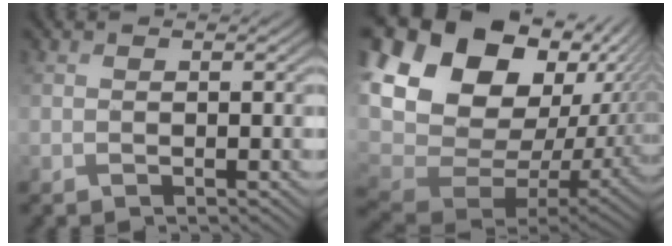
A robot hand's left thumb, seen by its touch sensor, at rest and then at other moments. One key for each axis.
{"total": 20.2, "fx": 5.2, "fy": 15.2, "fz": 12.2, "tx": -0.320, "ty": 0.018, "tz": 0.133}